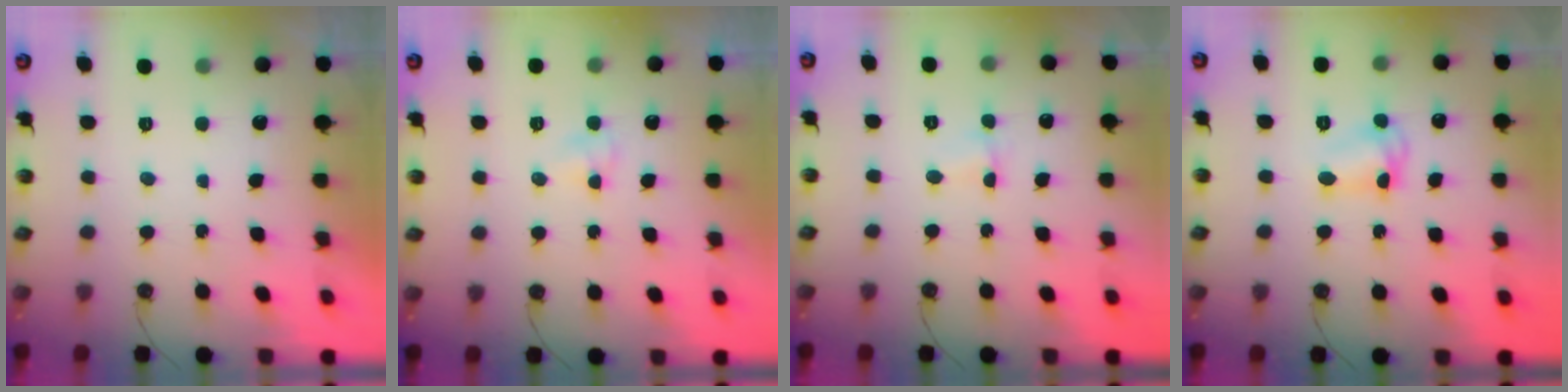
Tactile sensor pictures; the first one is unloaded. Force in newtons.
{"total": 4.0, "press": 4.0, "slide": 0.4}
{"total": 3.1, "press": 1.6, "slide": 2.6}
{"total": 7.1, "press": 7.0, "slide": 0.5}